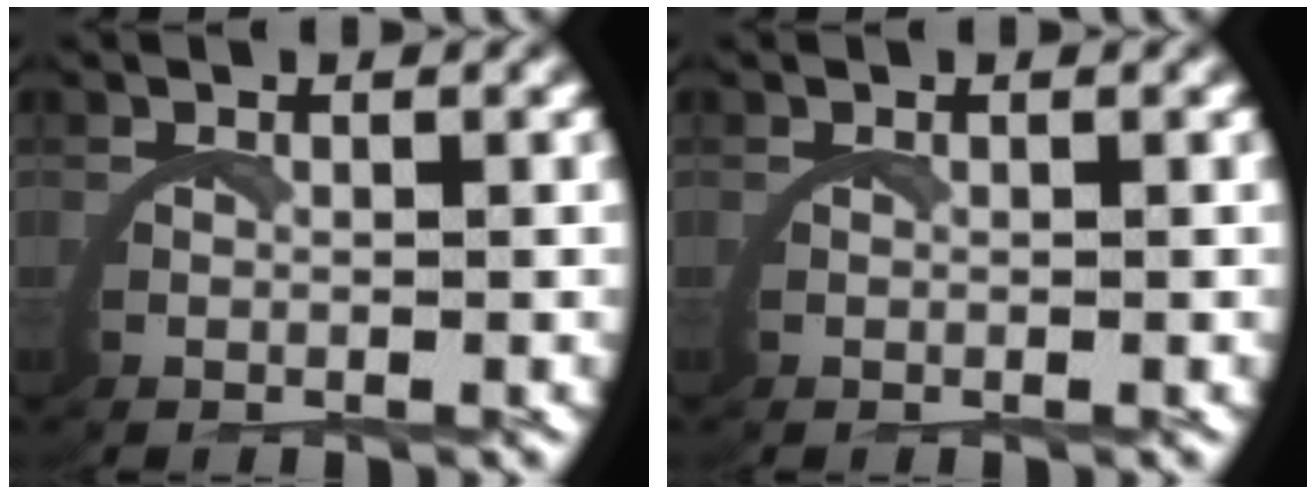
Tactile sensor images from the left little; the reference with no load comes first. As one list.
[{"total": 0.0}]